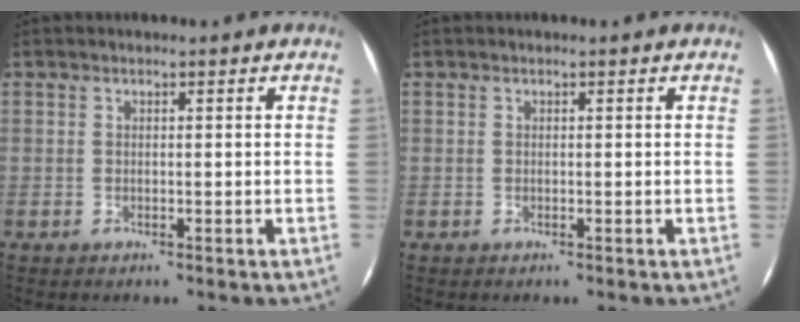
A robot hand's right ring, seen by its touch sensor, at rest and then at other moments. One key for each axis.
{"total": 0.0}